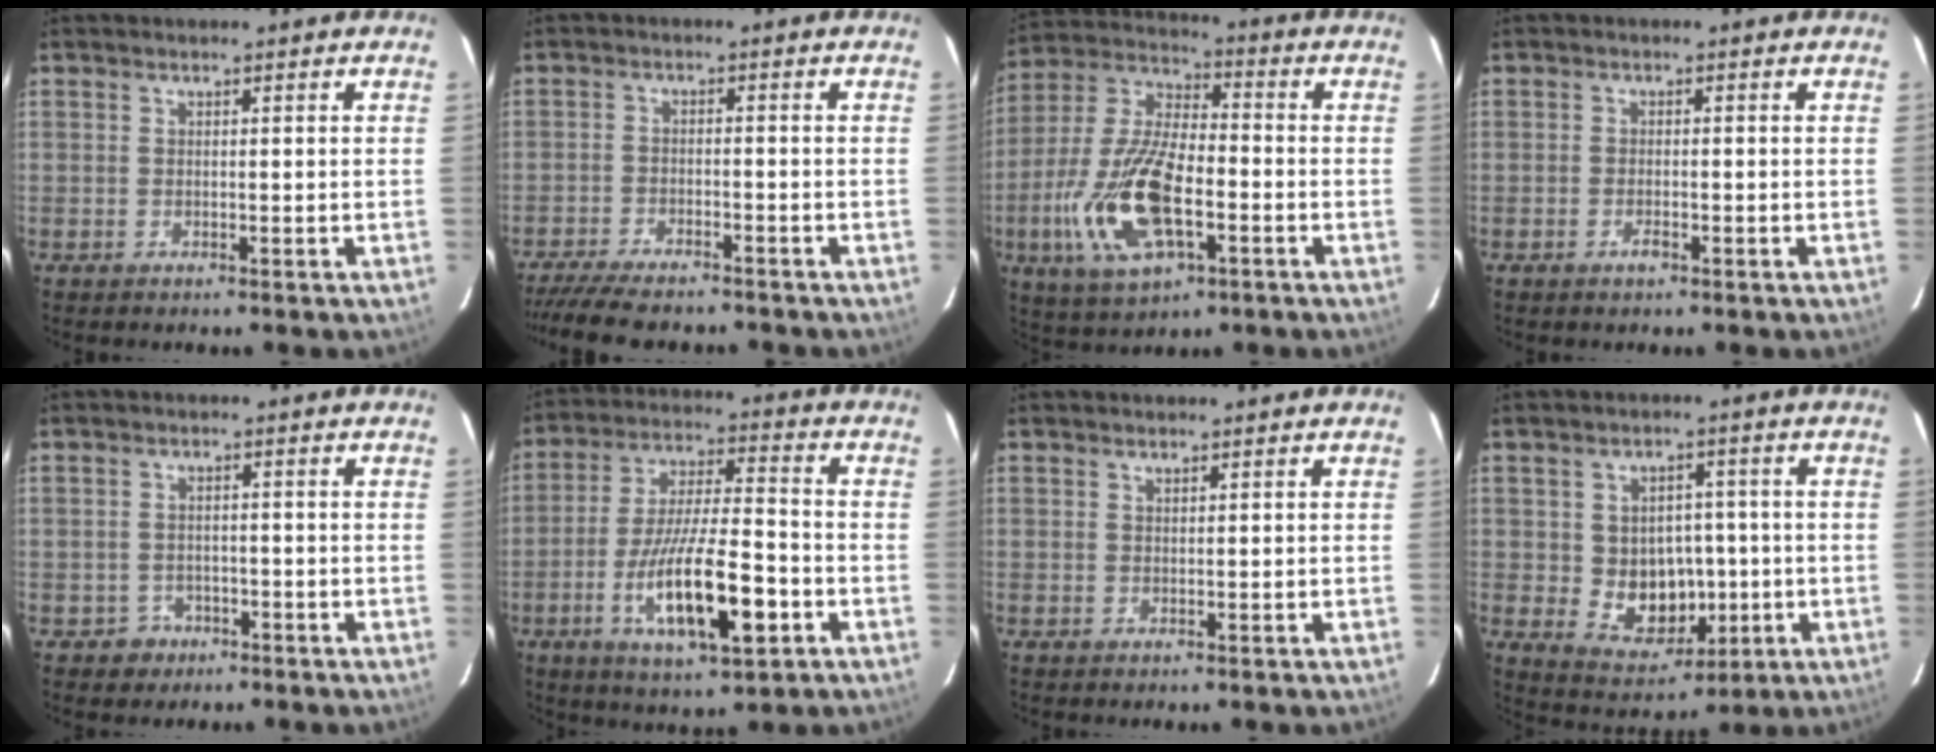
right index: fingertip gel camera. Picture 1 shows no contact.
{"total": 12.4, "force": [-10.8, 2.7, 5.6], "torque": [-0.127, -0.028, -0.174]}
{"total": 18.7, "force": [-5.8, 8.1, 15.8], "torque": [-0.345, -0.012, -0.108]}
{"total": 1.5, "force": [-1.0, 0.6, 1.0], "torque": [-0.022, 0.001, -0.018]}
{"total": 3.5, "force": [-1.7, 3.0, 0.1], "torque": [-0.011, 0.011, -0.023]}
{"total": 16.6, "force": [-6.2, 4.3, 14.8], "torque": [-0.286, -0.015, -0.102]}
{"total": 0.5, "force": [0.5, 0.1, 0.2], "torque": [-0.002, 0.001, 0.009]}
{"total": 9.5, "force": [-1.0, 7.9, 5.2], "torque": [-0.104, 0.003, 0.007]}